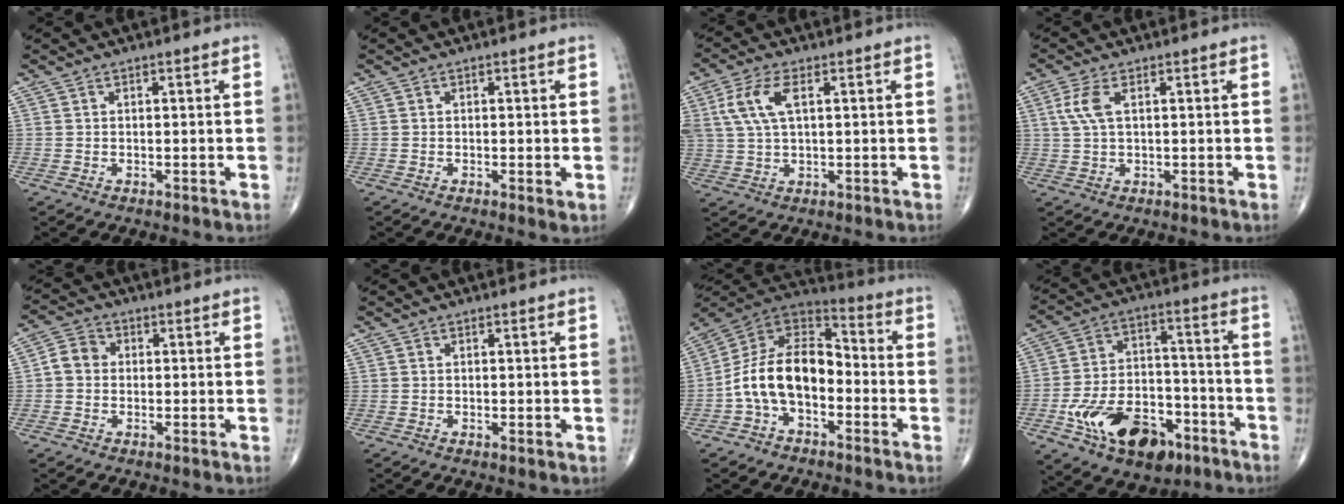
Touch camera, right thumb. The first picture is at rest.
{"total": 1.3, "force": [-0.2, 0.2, 1.2], "torque": [-0.022, -0.007, -0.006]}
{"total": 7.2, "force": [2.4, 3.4, 6.0], "torque": [-0.140, 0.004, 0.050]}
{"total": 4.4, "force": [1.2, 1.7, 3.8], "torque": [-0.099, 0.009, 0.027]}
{"total": 4.4, "force": [-0.1, 3.8, 2.2], "torque": [-0.027, 0.013, -0.012]}
{"total": 0.7, "force": [-0.1, 0.2, 0.6], "torque": [-0.012, -0.004, -0.004]}
{"total": 14.7, "force": [-3.7, 8.9, 11.1], "torque": [-0.181, 0.060, -0.079]}
{"total": 18.9, "force": [-9.4, 10.8, 12.3], "torque": [-0.180, 0.063, -0.145]}